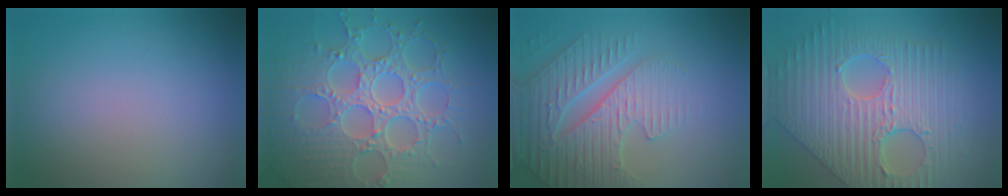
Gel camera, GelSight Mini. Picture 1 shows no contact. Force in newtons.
{"total": 8.9, "press": 6.6, "slide": 6.0}
{"total": 4.7, "press": 4.6, "slide": 1.1}
{"total": 9.9, "press": 6.9, "slide": 7.0}